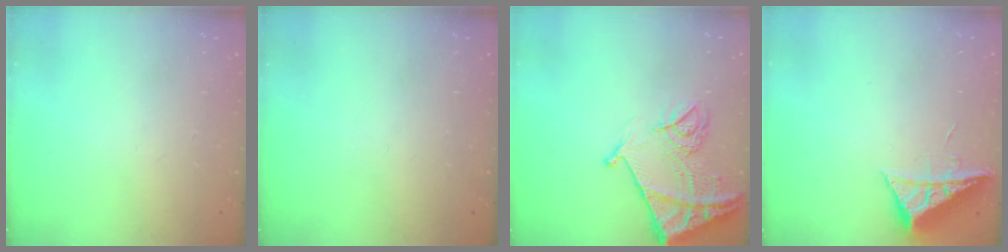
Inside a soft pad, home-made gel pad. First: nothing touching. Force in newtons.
{"total": 0.0}
{"total": 14.9, "press": 14.8, "slide": 1.6}
{"total": 7.1, "press": 7.1, "slide": 0.2}